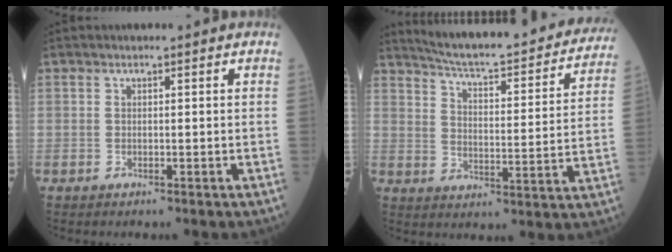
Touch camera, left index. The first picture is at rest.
{"total": 25.8, "force": [23.4, 3.8, 10.3], "torque": [-0.147, -0.042, 0.295]}